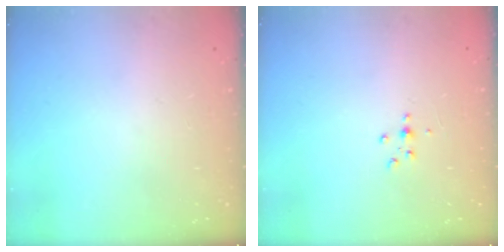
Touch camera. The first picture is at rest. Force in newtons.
{"total": 2.9, "press": 2.9, "slide": 0.4}